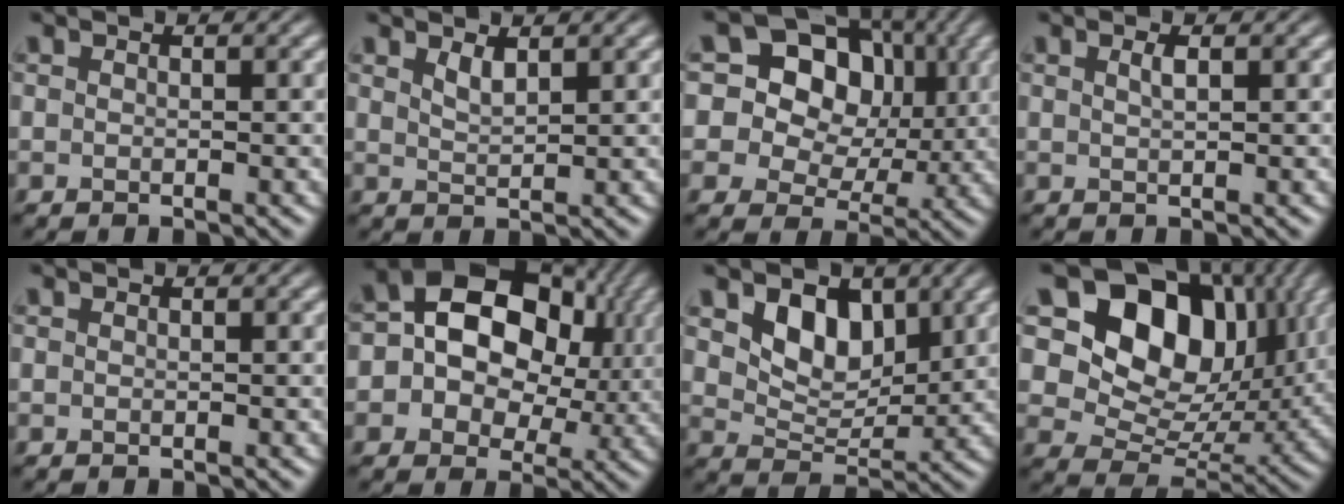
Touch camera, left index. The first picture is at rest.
{"total": 1.5, "force": [1.1, 0.4, 0.9], "torque": [-0.019, -0.003, 0.024]}
{"total": 14.9, "force": [5.3, 11.9, 7.3], "torque": [-0.140, 0.048, 0.082]}
{"total": 1.1, "force": [0.5, 0.3, 0.9], "torque": [-0.014, 0.004, 0.006]}
{"total": 0.0}
{"total": 13.4, "force": [2.7, 9.8, 8.7], "torque": [-0.131, 0.030, 0.032]}
{"total": 5.1, "force": [2.4, 3.4, 2.9], "torque": [-0.061, -0.013, 0.038]}
{"total": 14.6, "force": [5.4, 10.1, 9.0], "torque": [-0.148, 0.013, 0.095]}